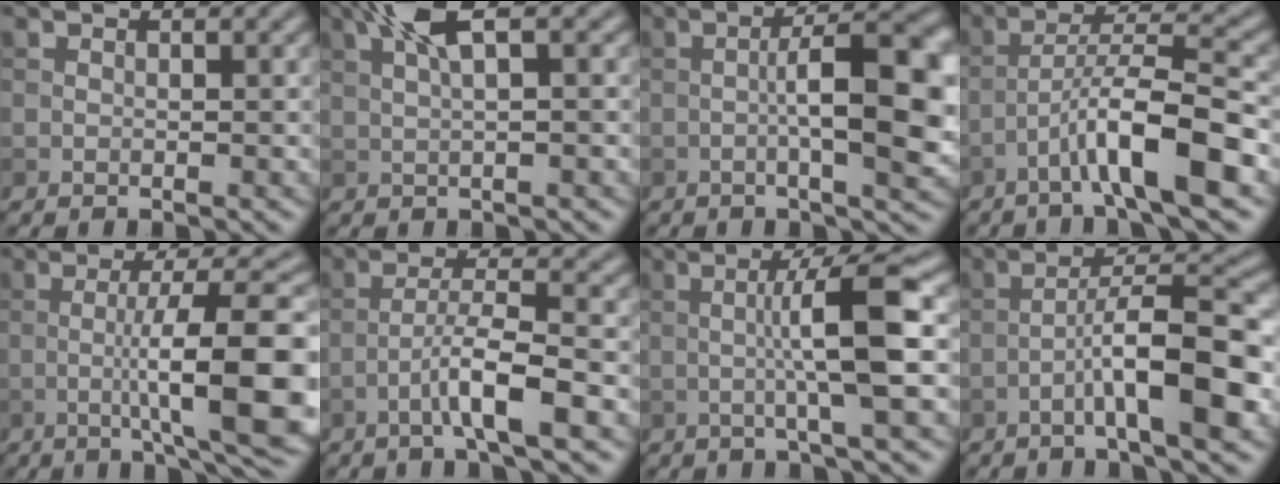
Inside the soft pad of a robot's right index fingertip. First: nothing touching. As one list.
[{"total": 4.4, "force": [1.8, 0.9, 3.9], "torque": [-0.075, 0.013, 0.032]}, {"total": 8.6, "force": [-0.6, 2.2, 8.4], "torque": [-0.124, 0.005, -0.012]}, {"total": 7.2, "force": [-3.5, 0.9, 6.3], "torque": [-0.106, 0.021, -0.062]}, {"total": 12.0, "force": [-1.6, 2.5, 11.6], "torque": [-0.158, 0.006, -0.026]}, {"total": 4.6, "force": [-2.2, 0.4, 4.0], "torque": [-0.070, 0.016, -0.046]}, {"total": 6.4, "force": [-0.1, 0.6, 6.3], "torque": [-0.104, 0.012, -0.006]}, {"total": 7.1, "force": [-2.7, 1.1, 6.5], "torque": [-0.102, 0.025, -0.049]}]